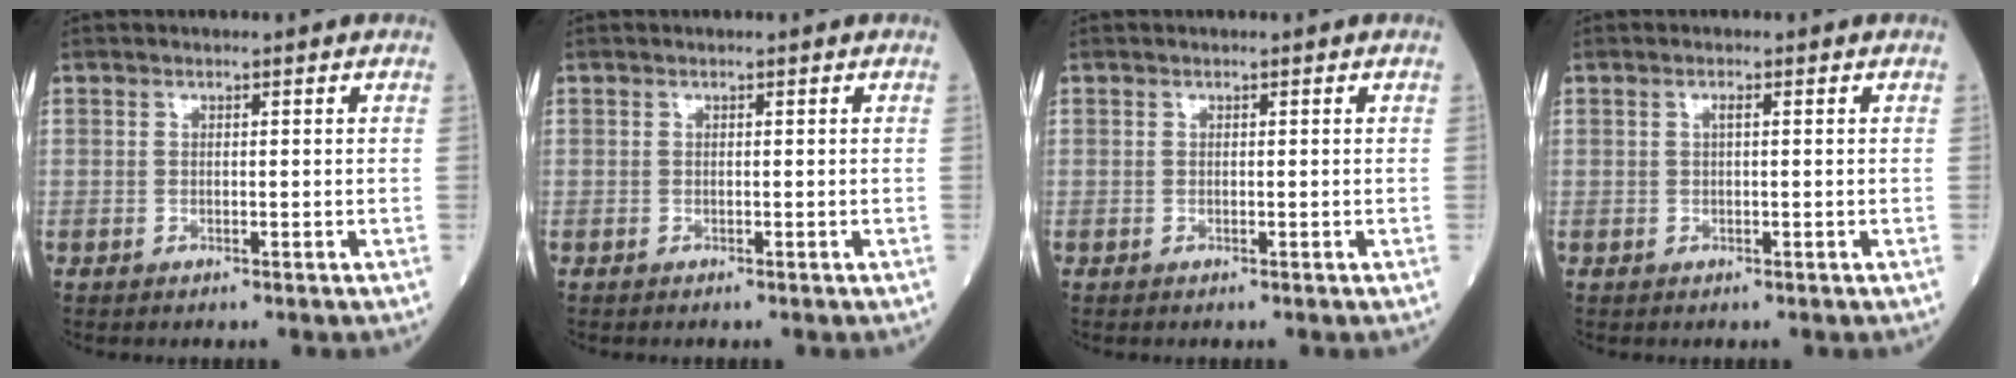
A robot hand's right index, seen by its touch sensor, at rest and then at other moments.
{"total": 0.0}
{"total": 0.0}
{"total": 0.8, "force": [0.2, 0.1, 0.8], "torque": [-0.017, 0.002, 0.003]}